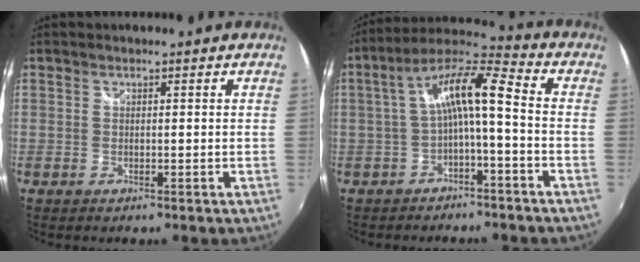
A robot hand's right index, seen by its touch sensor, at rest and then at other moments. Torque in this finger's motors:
{"motor_torque": [1.06, -0.38, 0.60, 0.15]}